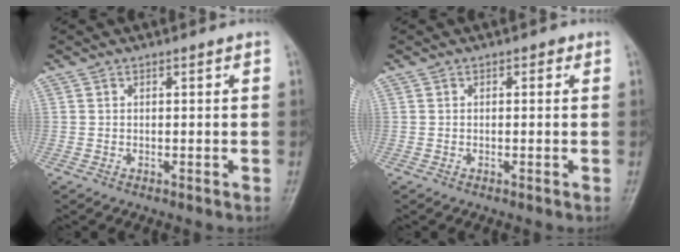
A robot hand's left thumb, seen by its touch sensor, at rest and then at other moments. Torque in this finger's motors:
{"motor_torque": [0.06, -0.03, 0.01, -0.22, 0.05]}